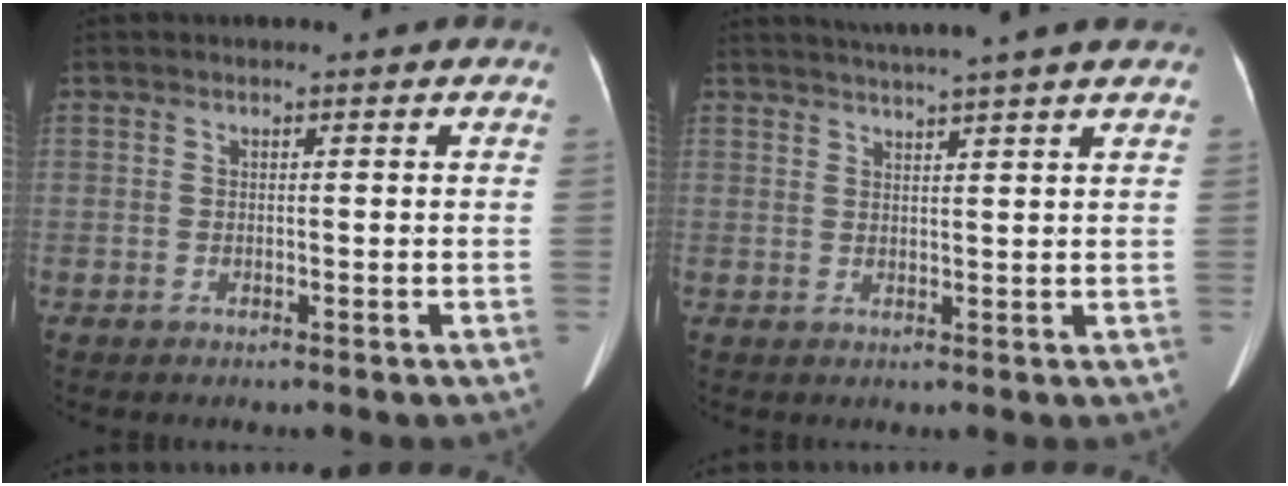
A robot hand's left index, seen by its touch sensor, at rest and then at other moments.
{"total": 9.0, "force": [7.8, -0.9, 4.4], "torque": [-0.074, 0.025, 0.095]}